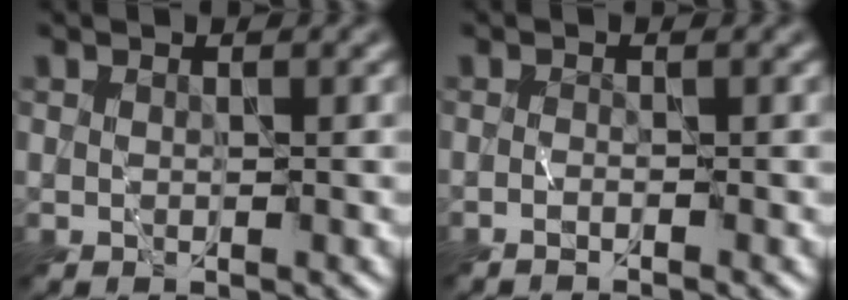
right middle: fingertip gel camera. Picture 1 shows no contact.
{"total": 0.9, "force": [-0.6, 0.1, 0.6], "torque": [-0.010, 0.001, -0.014]}